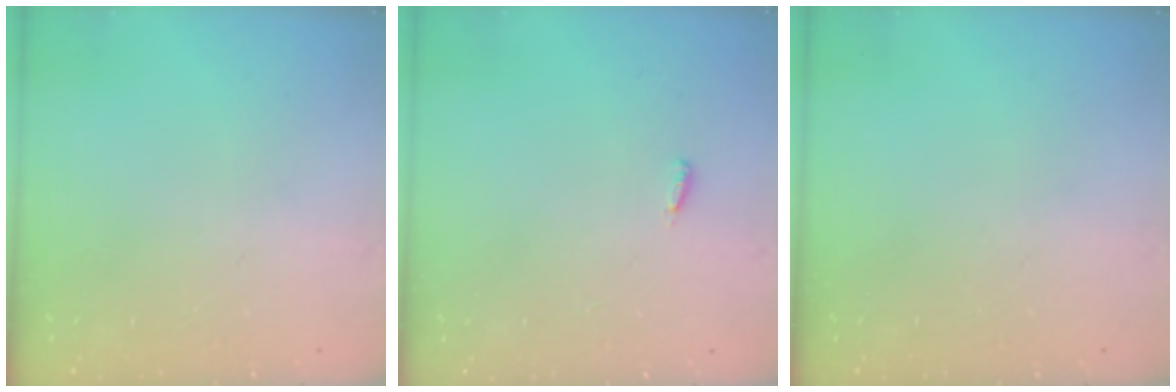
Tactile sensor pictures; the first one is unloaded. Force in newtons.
{"total": 2.9, "press": 2.8, "slide": 0.9}
{"total": 0.0}